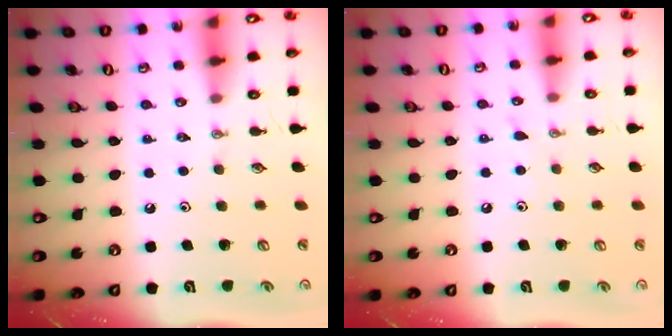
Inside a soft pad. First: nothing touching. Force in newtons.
{"total": 4.8, "press": 4.8, "slide": 0.7}